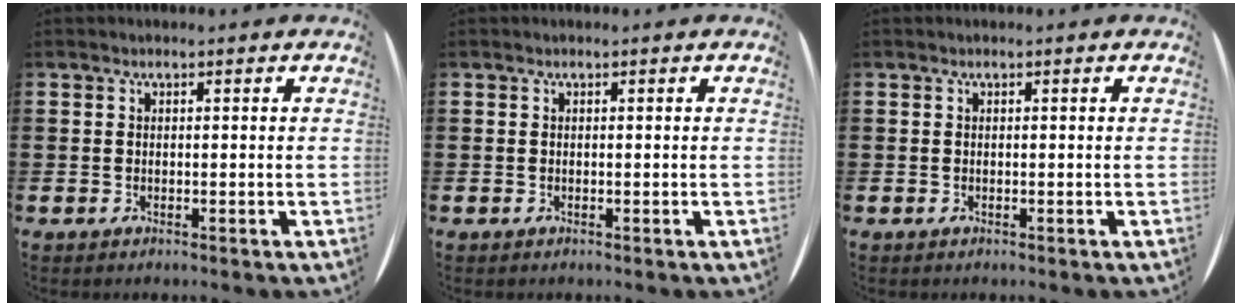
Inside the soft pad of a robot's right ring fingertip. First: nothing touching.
{"total": 0.0}
{"total": 0.0}